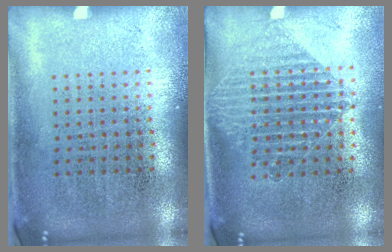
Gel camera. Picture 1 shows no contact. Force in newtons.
{"total": 1.5, "press": 1.3, "slide": 0.8}